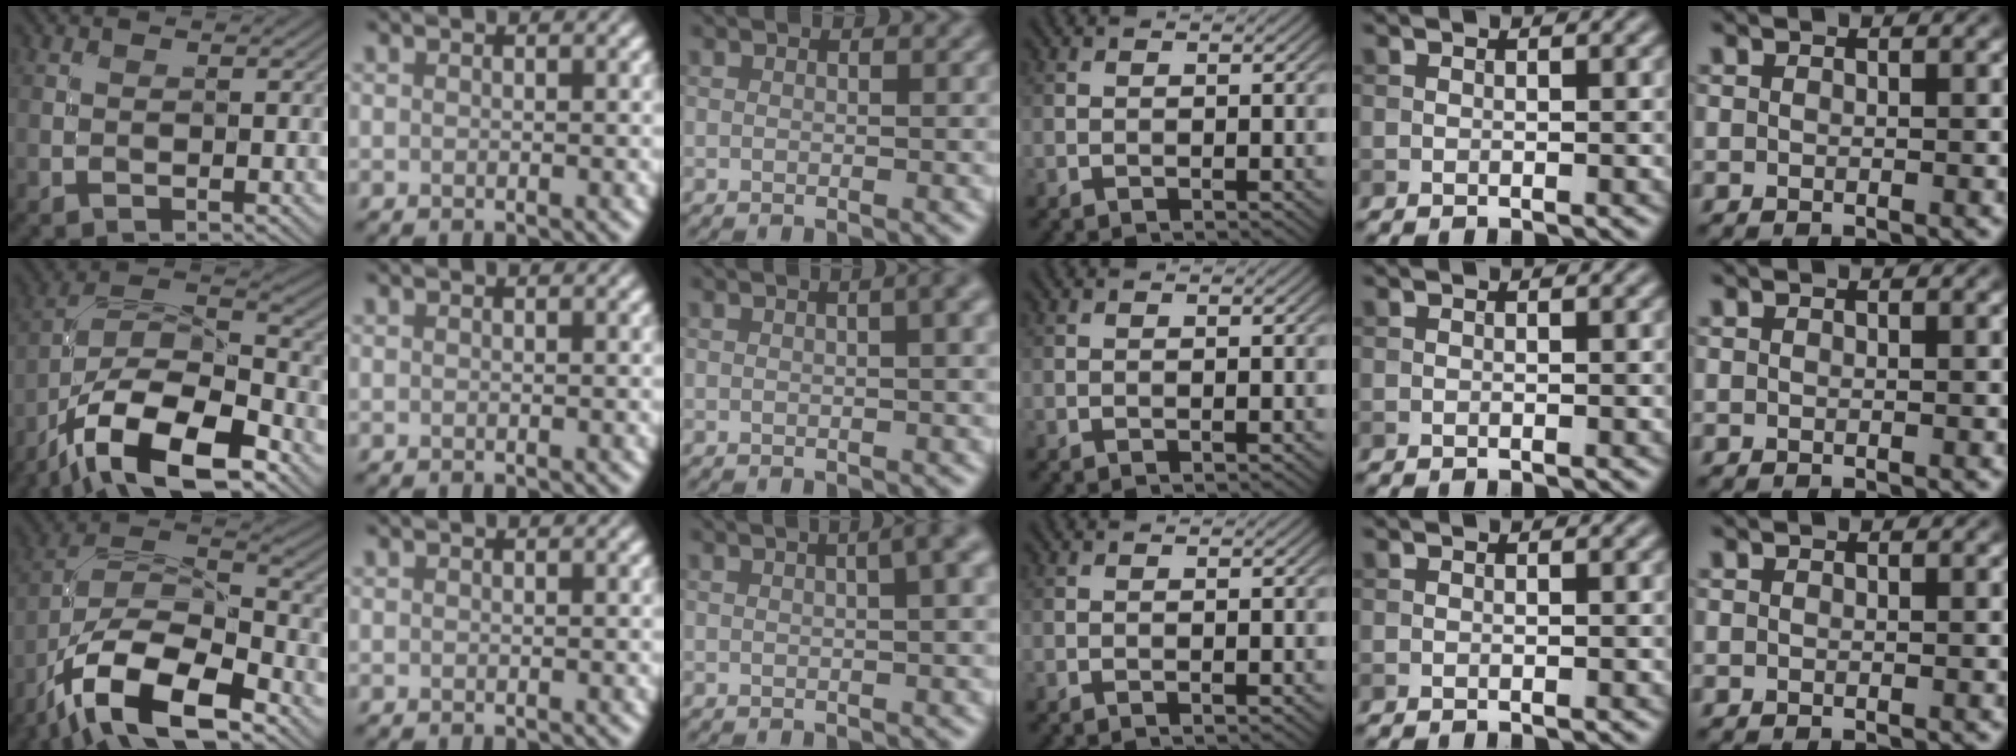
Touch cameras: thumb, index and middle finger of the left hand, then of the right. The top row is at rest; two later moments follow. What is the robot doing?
{"motion": "screw", "object": "medicine bottle"}